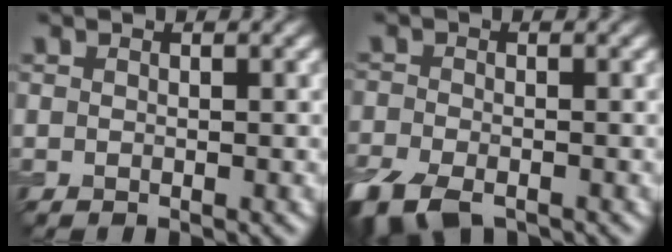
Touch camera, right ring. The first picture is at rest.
{"total": 6.4, "force": [-4.4, 3.1, 3.5], "torque": [-0.075, -0.032, -0.081]}